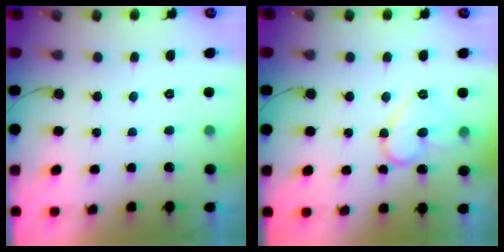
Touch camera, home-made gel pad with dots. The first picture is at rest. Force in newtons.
{"total": 11.5, "press": 11.5, "slide": 0.3}